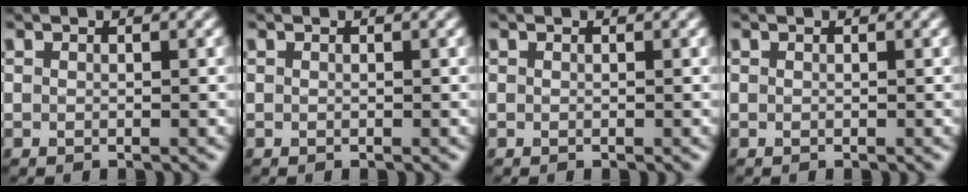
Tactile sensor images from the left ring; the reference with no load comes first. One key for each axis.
{"total": 0.0}
{"total": 0.0}
{"total": 0.0}